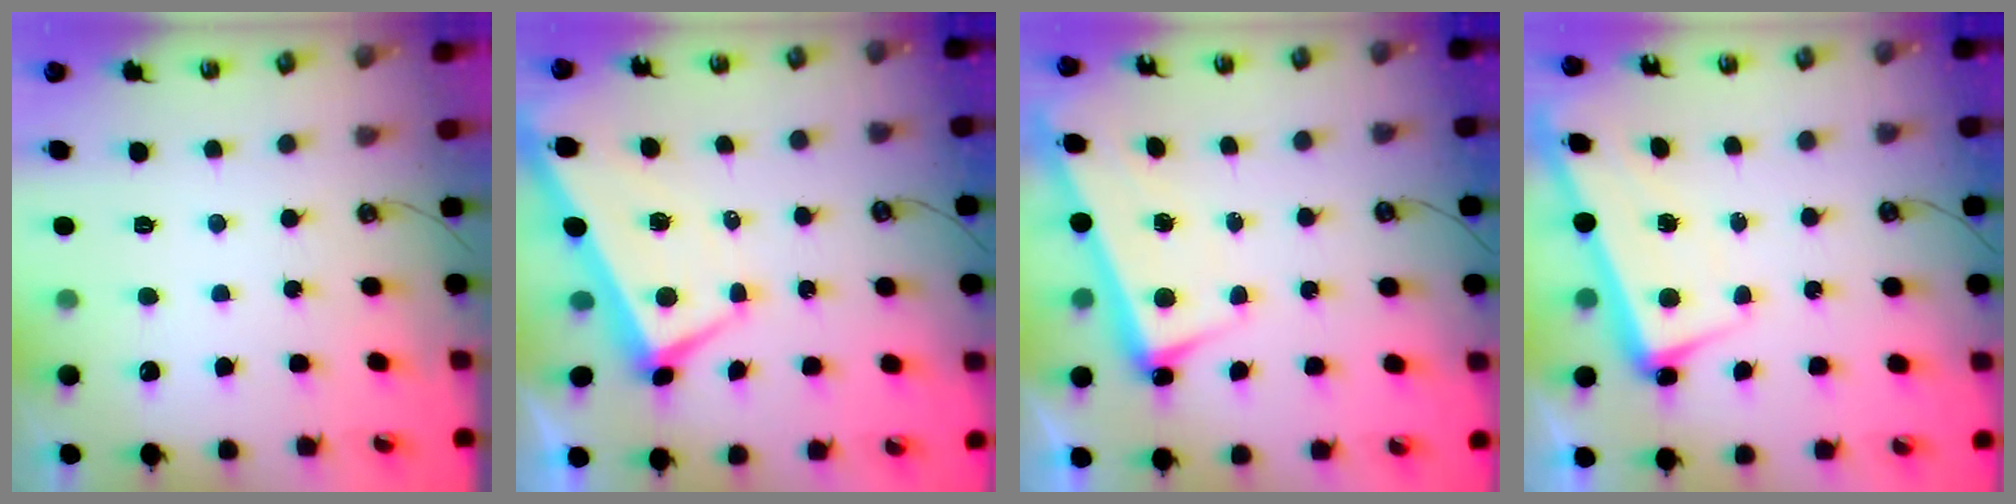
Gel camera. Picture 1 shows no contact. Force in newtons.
{"total": 0.9, "press": 0.4, "slide": 0.8}
{"total": 3.5, "press": 3.4, "slide": 0.9}
{"total": 2.2, "press": 2.0, "slide": 0.9}